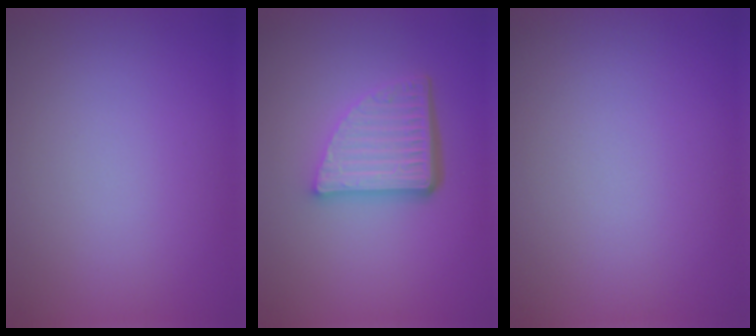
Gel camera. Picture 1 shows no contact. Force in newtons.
{"total": 5.7, "press": 3.8, "slide": 4.2}
{"total": 0.0}